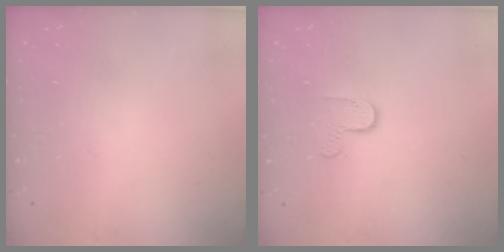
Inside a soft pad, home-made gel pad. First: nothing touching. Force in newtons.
{"total": 4.7, "press": 4.7, "slide": 0.4}